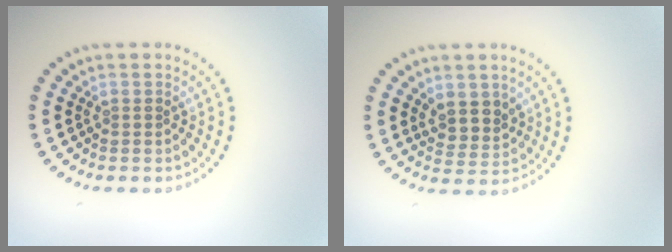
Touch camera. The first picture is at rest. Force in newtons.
{"total": 2.8, "press": 2.4, "slide": 1.4}